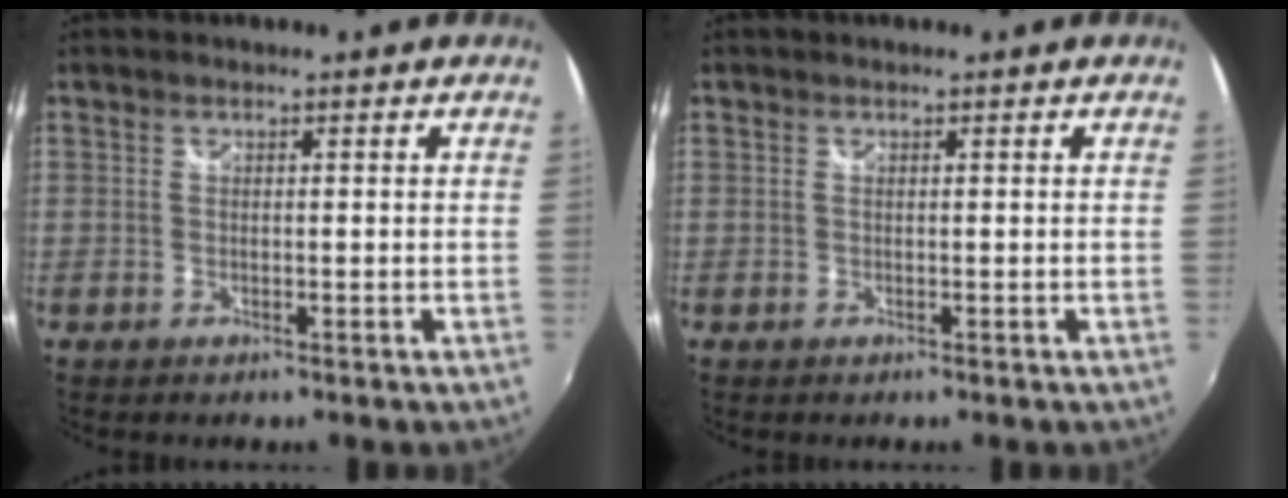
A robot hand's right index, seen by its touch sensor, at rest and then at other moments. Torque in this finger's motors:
{"motor_torque": [-0.11, 0.05, 0.03, 0.00]}